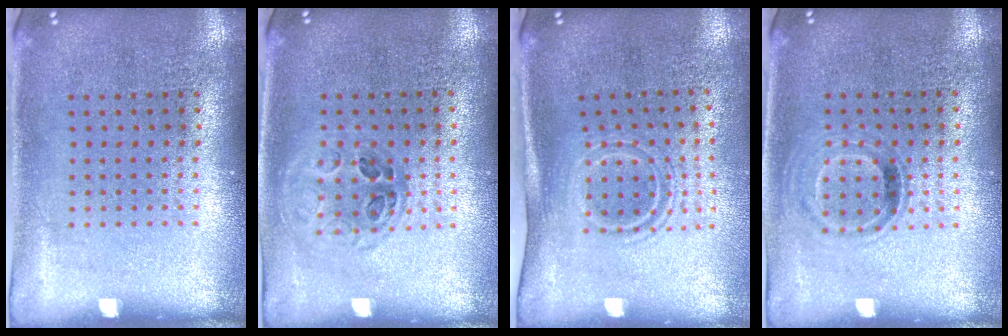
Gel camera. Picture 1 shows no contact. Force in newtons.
{"total": 1.0, "press": 1.0, "slide": 0.4}
{"total": 1.6, "press": 1.0, "slide": 1.2}
{"total": 1.0, "press": 0.9, "slide": 0.5}